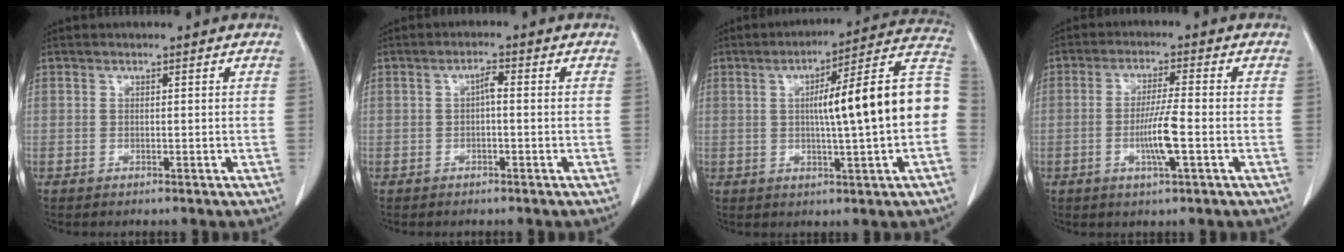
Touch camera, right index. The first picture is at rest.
{"total": 1.6, "force": [-0.1, 0.4, 1.5], "torque": [-0.027, 0.005, -0.002]}
{"total": 16.9, "force": [0.1, 0.6, 16.9], "torque": [-0.230, 0.035, -0.003]}
{"total": 6.1, "force": [-1.6, 0.0, 5.9], "torque": [-0.111, -0.007, -0.029]}